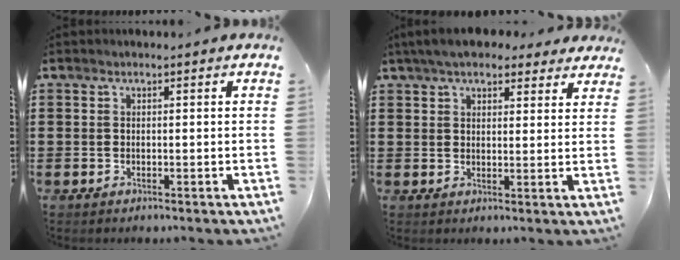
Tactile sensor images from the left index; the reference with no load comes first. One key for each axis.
{"total": 5.4, "fx": 4.6, "fy": 1.6, "fz": 2.2, "tx": -0.058, "ty": -0.001, "tz": 0.086}